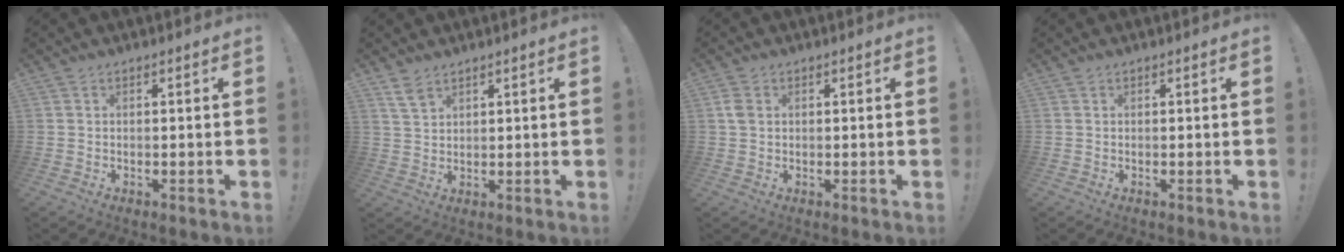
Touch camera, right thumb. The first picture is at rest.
{"total": 4.7, "force": [3.4, 2.3, 2.3], "torque": [-0.038, -0.017, 0.063]}
{"total": 3.1, "force": [0.9, 2.3, 2.0], "torque": [-0.039, 0.007, 0.018]}
{"total": 0.0}